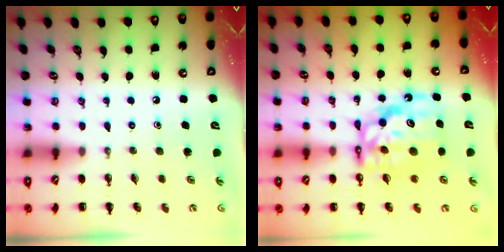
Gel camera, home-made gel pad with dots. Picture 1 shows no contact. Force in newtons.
{"total": 11.5, "press": 11.1, "slide": 3.2}